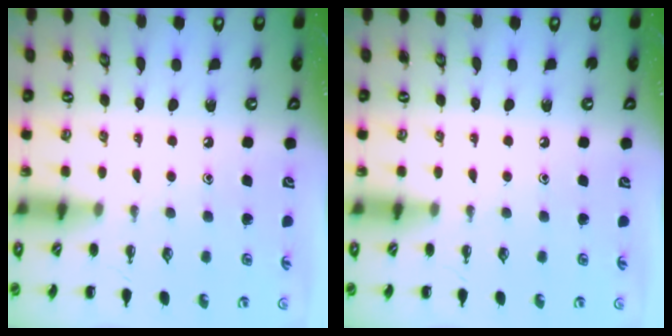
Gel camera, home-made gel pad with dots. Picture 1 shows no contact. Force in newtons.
{"total": 0.0}